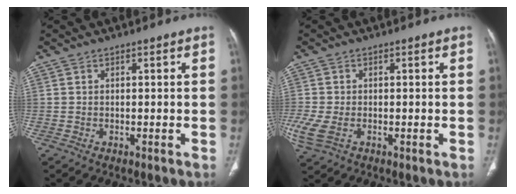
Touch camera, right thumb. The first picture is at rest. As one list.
[{"total": 5.5, "force": [-1.4, 3.3, 4.1], "torque": [-0.115, -0.004, -0.024]}]